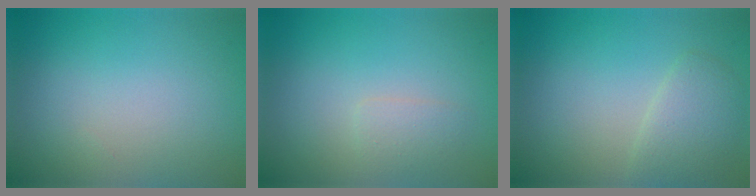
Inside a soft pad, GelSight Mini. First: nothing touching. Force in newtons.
{"total": 1.3, "press": 1.3, "slide": 0.0}
{"total": 2.6, "press": 2.6, "slide": 0.2}